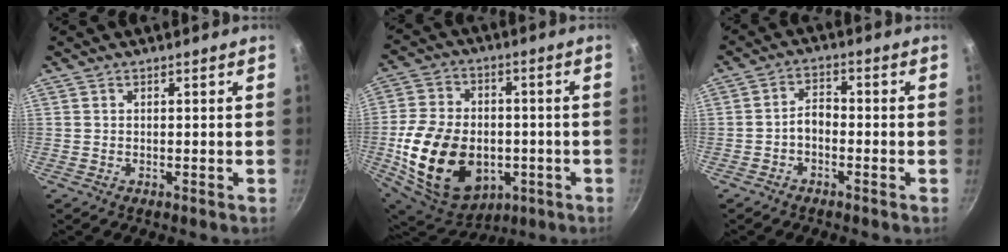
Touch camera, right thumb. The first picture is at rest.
{"total": 23.0, "force": [-4.5, 16.2, 15.8], "torque": [-0.284, 0.019, -0.060]}
{"total": 3.6, "force": [-1.7, 2.2, 2.4], "torque": [-0.033, 0.028, -0.034]}